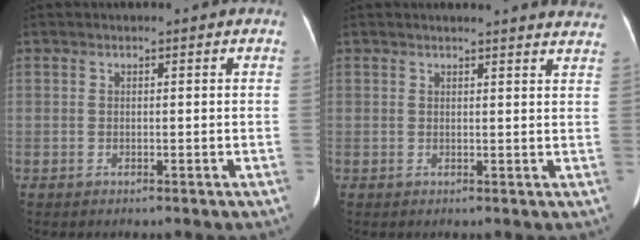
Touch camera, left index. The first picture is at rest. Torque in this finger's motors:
{"motor_torque": [0.76, -1.16, 0.05, 0.03]}